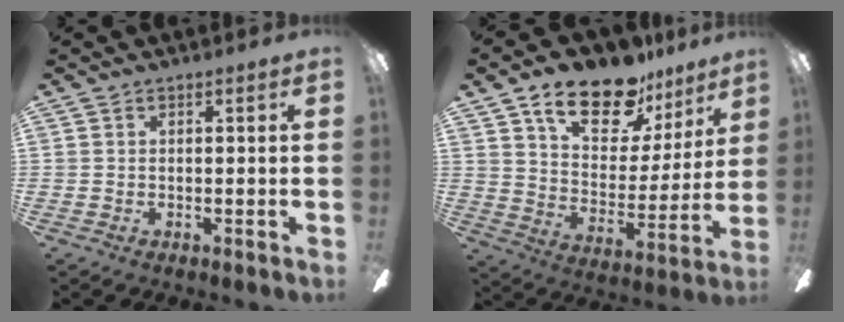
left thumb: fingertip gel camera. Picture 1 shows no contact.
{"total": 18.1, "force": [13.1, 8.1, 9.4], "torque": [-0.148, -0.076, 0.225]}